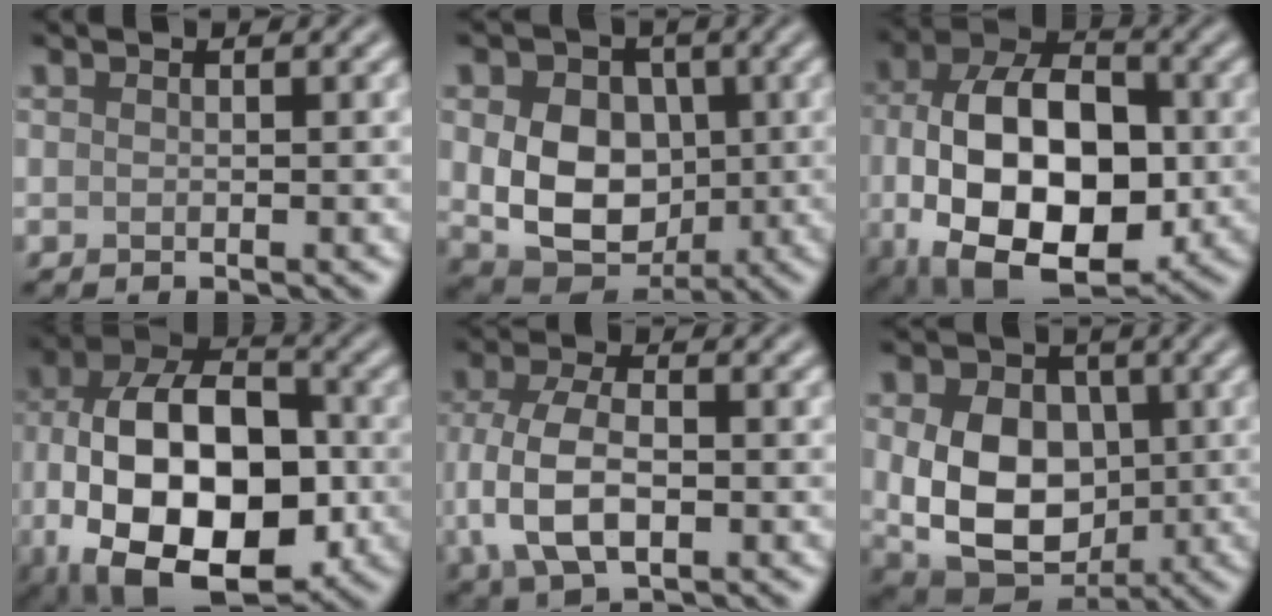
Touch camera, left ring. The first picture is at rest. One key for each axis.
{"total": 9.4, "fx": 0.3, "fy": 7.2, "fz": 6.1, "tx": -0.088, "ty": -0.013, "tz": 0.002}
{"total": 15.7, "fx": -1.8, "fy": 9.6, "fz": 12.4, "tx": -0.195, "ty": -0.008, "tz": -0.025}
{"total": 17.2, "fx": -3.5, "fy": 10.2, "fz": 13.4, "tx": -0.214, "ty": -0.008, "tz": -0.053}
{"total": 6.4, "fx": -1.1, "fy": 3.6, "fz": 5.2, "tx": -0.113, "ty": -0.003, "tz": -0.023}
{"total": 10.7, "fx": 0.1, "fy": 7.9, "fz": 7.3, "tx": -0.127, "ty": -0.015, "tz": 0.006}